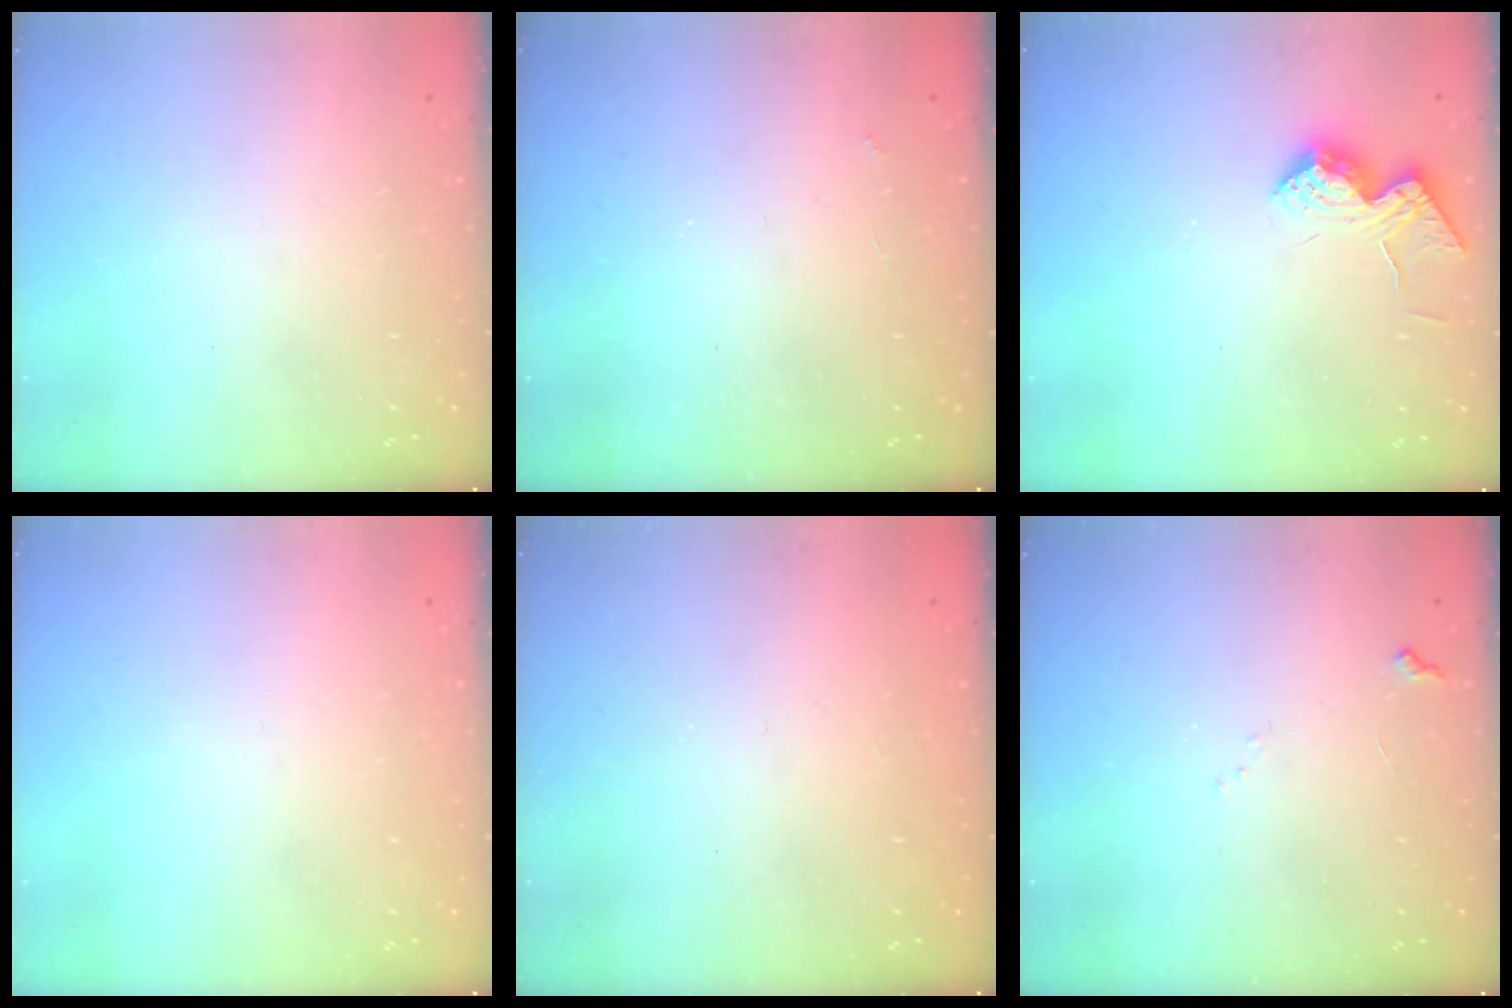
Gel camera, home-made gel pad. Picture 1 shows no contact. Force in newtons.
{"total": 2.5, "press": 2.4, "slide": 0.4}
{"total": 15.0, "press": 15.0, "slide": 0.9}
{"total": 0.0}
{"total": 1.1, "press": 1.0, "slide": 0.1}
{"total": 5.5, "press": 5.5, "slide": 0.6}